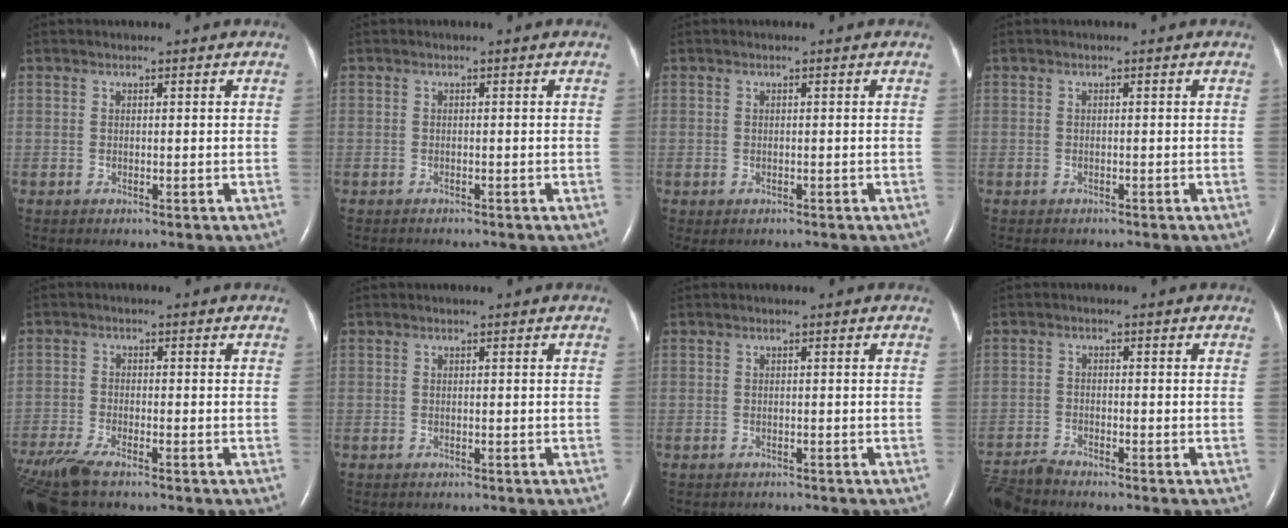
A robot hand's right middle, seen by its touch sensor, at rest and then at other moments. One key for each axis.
{"total": 1.7, "fx": -1.5, "fy": 0.5, "fz": 0.5, "tx": -0.013, "ty": -0.004, "tz": -0.019}
{"total": 1.0, "fx": -0.7, "fy": 0.6, "fz": 0.3, "tx": -0.010, "ty": -0.001, "tz": -0.008}
{"total": 2.5, "fx": -2.1, "fy": 1.0, "fz": 0.9, "tx": -0.015, "ty": -0.004, "tz": -0.022}
{"total": 9.6, "fx": -7.7, "fy": 2.0, "fz": 5.5, "tx": -0.115, "ty": -0.021, "tz": -0.140}
{"total": 0.7, "fx": -0.7, "fy": 0.3, "fz": 0.1, "tx": -0.010, "ty": -0.001, "tz": -0.010}
{"total": 1.5, "fx": -1.4, "fy": 0.5, "fz": -0.2, "tx": -0.003, "ty": -0.004, "tz": -0.019}
{"total": 5.0, "fx": -5.0, "fy": -0.2, "fz": 0.5, "tx": -0.009, "ty": -0.020, "tz": -0.095}